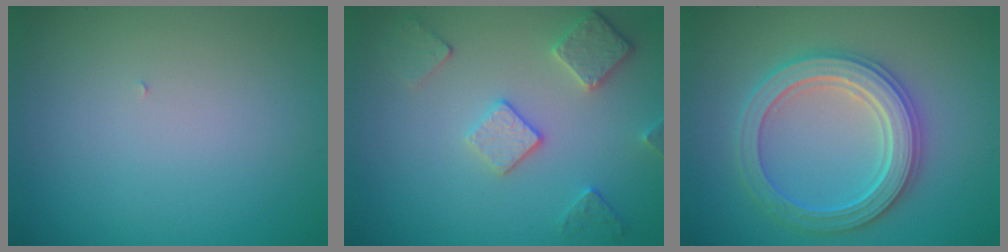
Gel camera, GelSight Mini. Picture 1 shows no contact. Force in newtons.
{"total": 3.6, "press": 3.1, "slide": 1.8}
{"total": 5.4, "press": 5.3, "slide": 1.0}